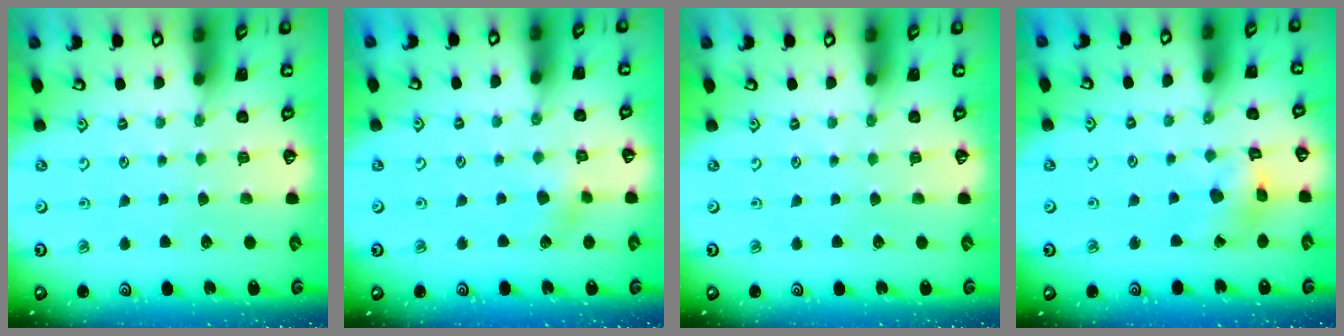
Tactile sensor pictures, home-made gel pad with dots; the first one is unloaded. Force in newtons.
{"total": 4.1, "press": 4.1, "slide": 0.4}
{"total": 0.0}
{"total": 8.7, "press": 8.7, "slide": 0.9}